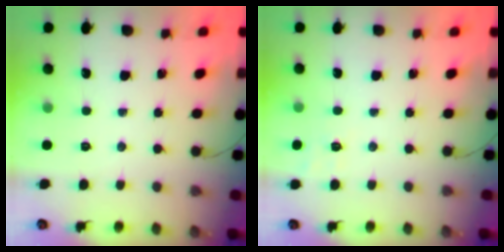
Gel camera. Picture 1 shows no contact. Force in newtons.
{"total": 5.4, "press": 5.1, "slide": 1.7}